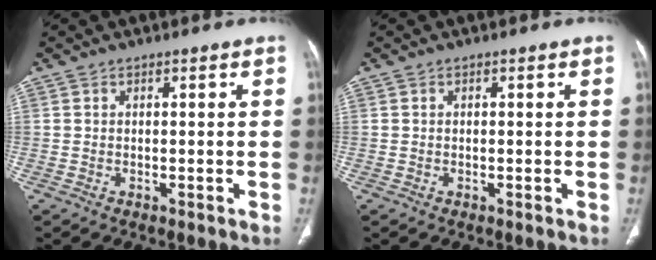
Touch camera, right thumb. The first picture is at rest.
{"total": 0.0}